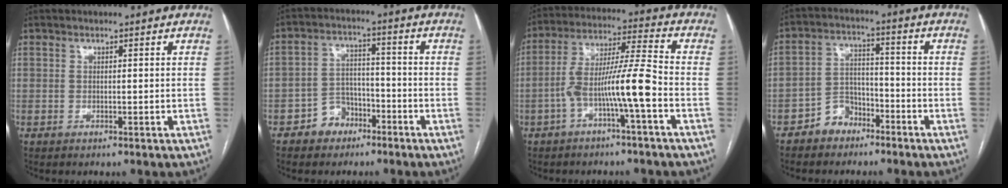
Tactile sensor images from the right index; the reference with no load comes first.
{"total": 5.7, "force": [-3.5, 4.3, 1.5], "torque": [-0.027, 0.018, -0.055]}
{"total": 10.4, "force": [-3.7, -0.1, 9.7], "torque": [-0.184, 0.026, -0.066]}
{"total": 5.8, "force": [-4.0, 3.9, 1.6], "torque": [-0.027, 0.018, -0.070]}